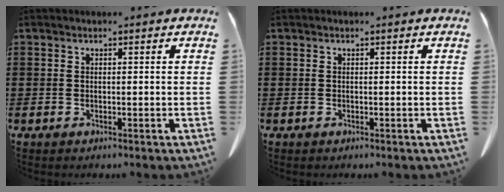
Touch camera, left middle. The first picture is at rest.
{"total": 0.0}